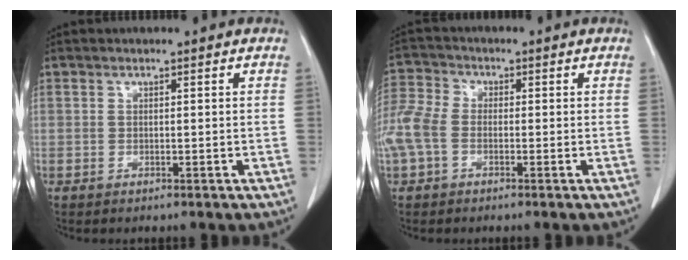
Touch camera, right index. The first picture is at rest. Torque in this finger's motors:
{"motor_torque": [0.94, -0.16, 0.41, 0.10]}